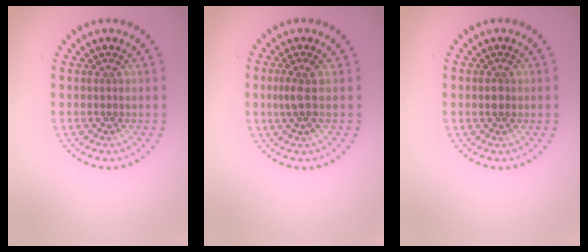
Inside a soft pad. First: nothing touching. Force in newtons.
{"total": 1.9, "press": 1.5, "slide": 1.2}
{"total": 1.0, "press": 1.0, "slide": 0.1}